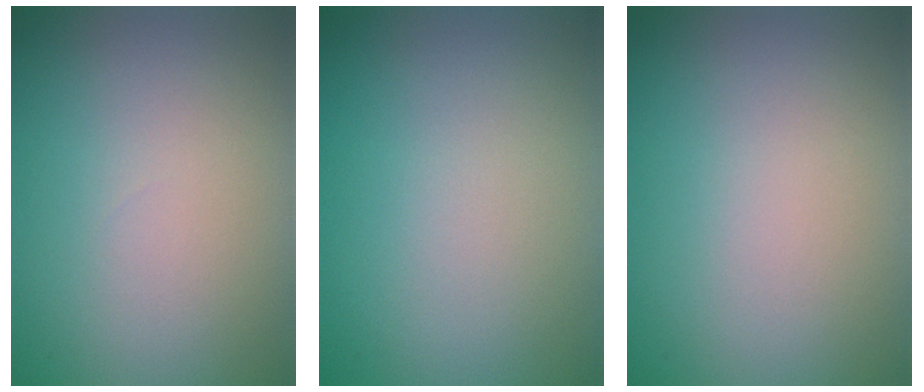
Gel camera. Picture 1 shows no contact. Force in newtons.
{"total": 0.0}
{"total": 0.0}